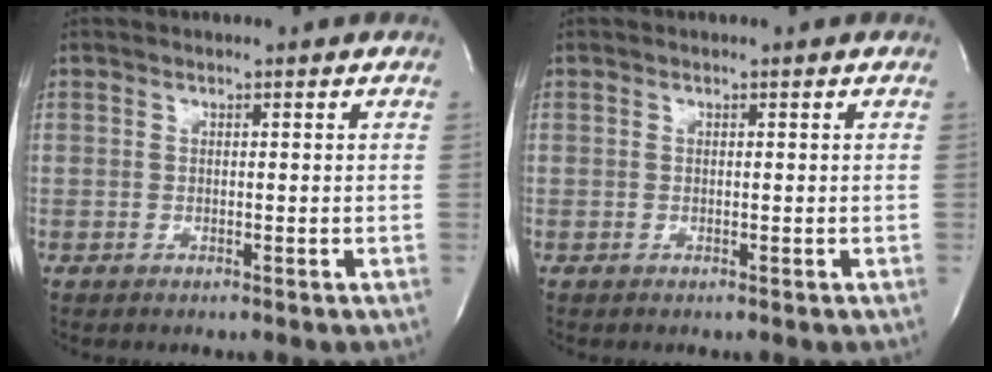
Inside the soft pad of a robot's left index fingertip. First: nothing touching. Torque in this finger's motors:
{"motor_torque": [0.00, 0.00, 0.01, 0.00]}